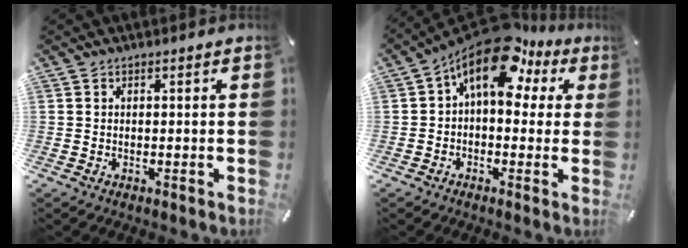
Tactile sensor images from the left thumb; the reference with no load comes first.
{"total": 15.3, "force": [7.5, 7.7, 11.0], "torque": [-0.182, -0.042, 0.126]}